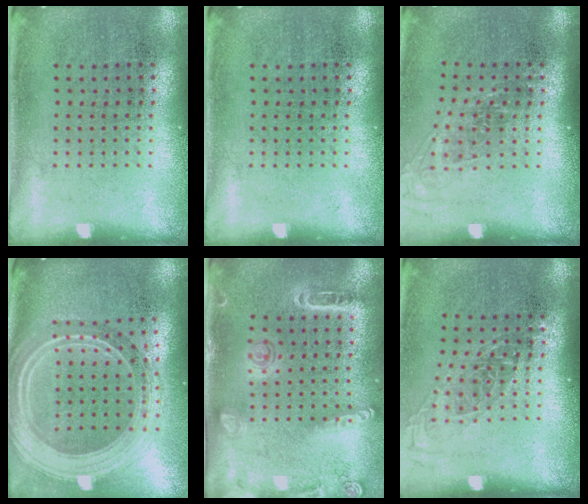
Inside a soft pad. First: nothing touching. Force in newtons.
{"total": 0.0}
{"total": 1.2, "press": 1.0, "slide": 0.8}
{"total": 2.7, "press": 2.2, "slide": 1.6}
{"total": 1.5, "press": 1.4, "slide": 0.4}
{"total": 1.3, "press": 1.1, "slide": 0.8}